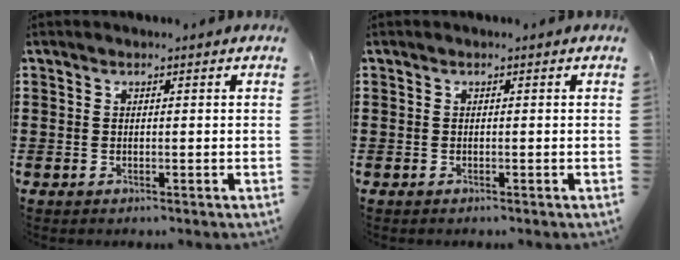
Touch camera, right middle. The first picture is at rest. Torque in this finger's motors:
{"motor_torque": [0.25, 0.06, 0.02, 0.00]}